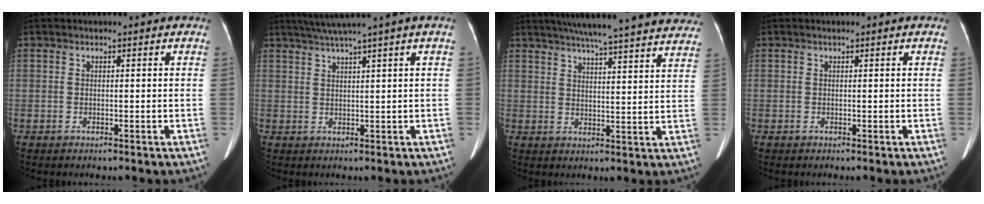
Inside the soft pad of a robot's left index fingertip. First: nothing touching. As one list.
[{"total": 6.3, "force": [4.5, -1.7, 4.1], "torque": [-0.064, 0.020, 0.076]}, {"total": 27.3, "force": [24.2, 2.4, 12.3], "torque": [-0.190, -0.016, 0.297]}, {"total": 0.0}]